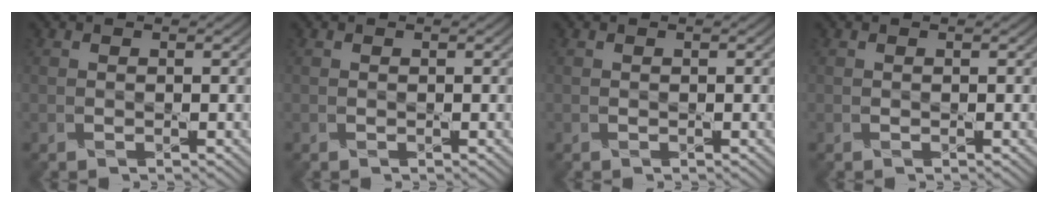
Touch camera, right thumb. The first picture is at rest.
{"total": 0.0}
{"total": 0.0}
{"total": 0.0}